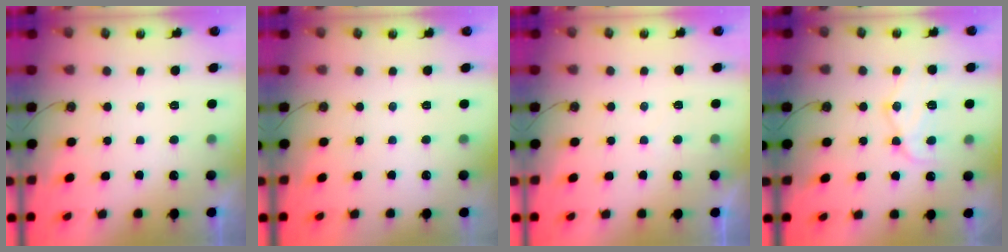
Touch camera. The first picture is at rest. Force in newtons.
{"total": 0.0}
{"total": 2.0, "press": 2.0, "slide": 0.3}
{"total": 14.2, "press": 14.1, "slide": 1.2}